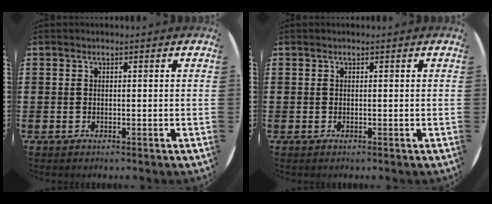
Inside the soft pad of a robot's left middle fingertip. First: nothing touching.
{"total": 0.0}